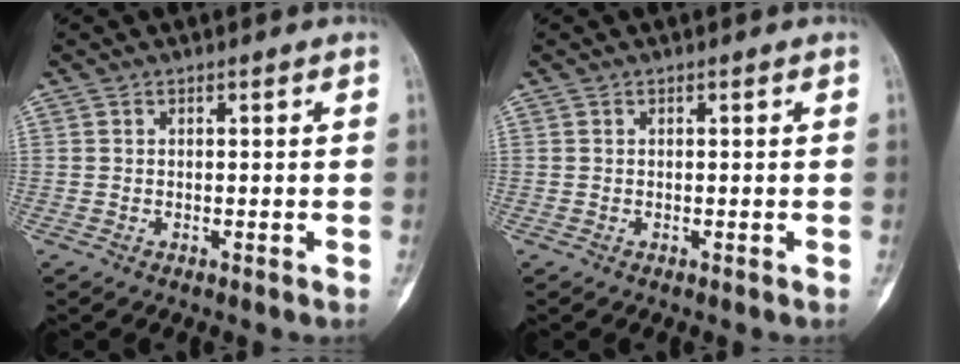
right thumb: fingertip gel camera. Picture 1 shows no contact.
{"total": 0.0}